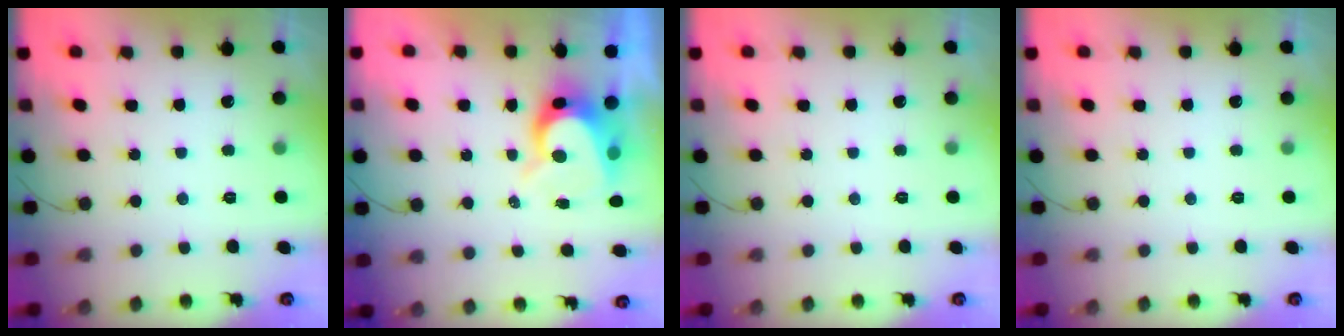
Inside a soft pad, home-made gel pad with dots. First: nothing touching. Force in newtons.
{"total": 9.0, "press": 9.0, "slide": 0.7}
{"total": 0.0}
{"total": 0.0}